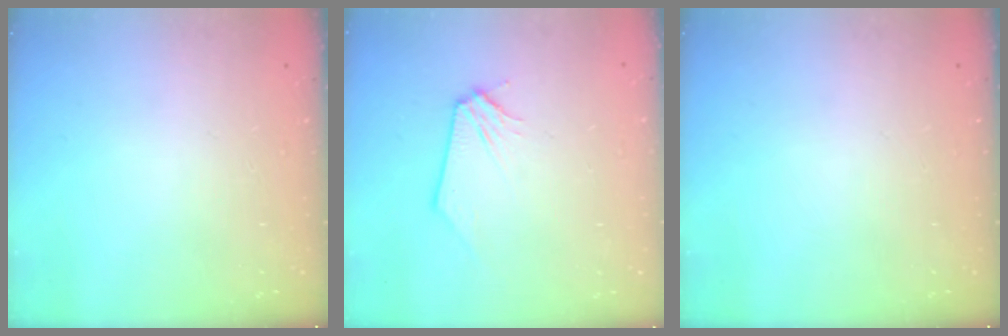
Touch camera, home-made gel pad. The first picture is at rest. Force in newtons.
{"total": 0.0}
{"total": 0.0}